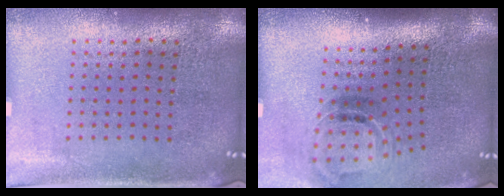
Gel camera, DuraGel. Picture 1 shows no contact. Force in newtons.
{"total": 1.5, "press": 1.0, "slide": 1.1}